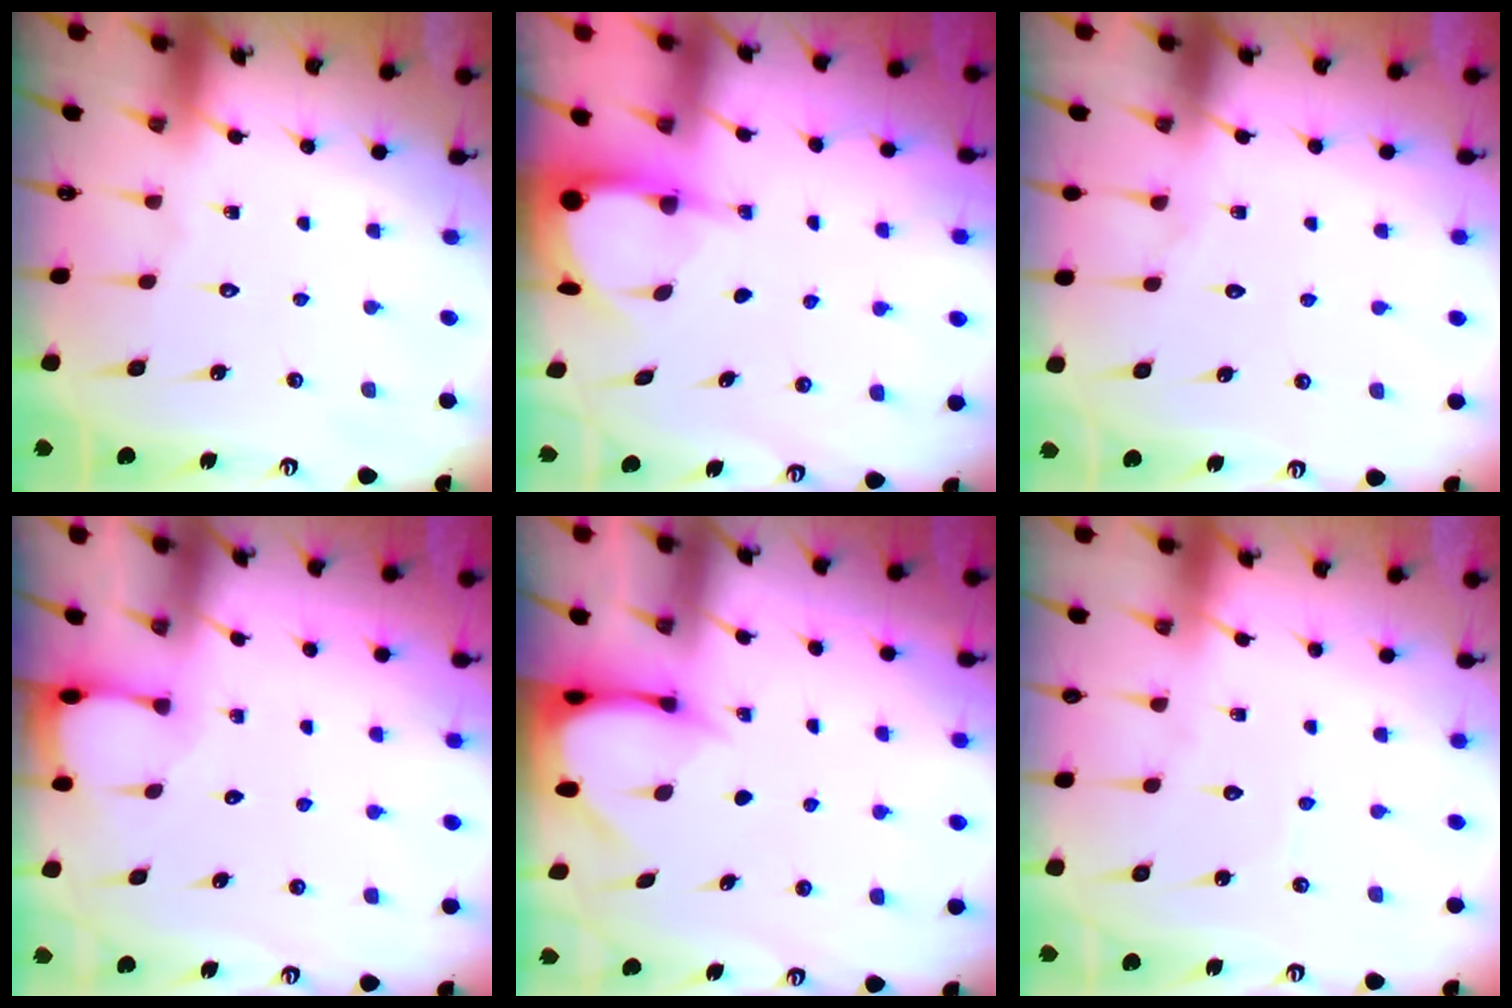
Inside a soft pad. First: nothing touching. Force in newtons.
{"total": 4.0, "press": 4.0, "slide": 0.3}
{"total": 3.5, "press": 3.5, "slide": 0.4}
{"total": 2.0, "press": 2.0, "slide": 0.3}
{"total": 3.3, "press": 3.2, "slide": 0.3}
{"total": 2.8, "press": 2.8, "slide": 0.3}